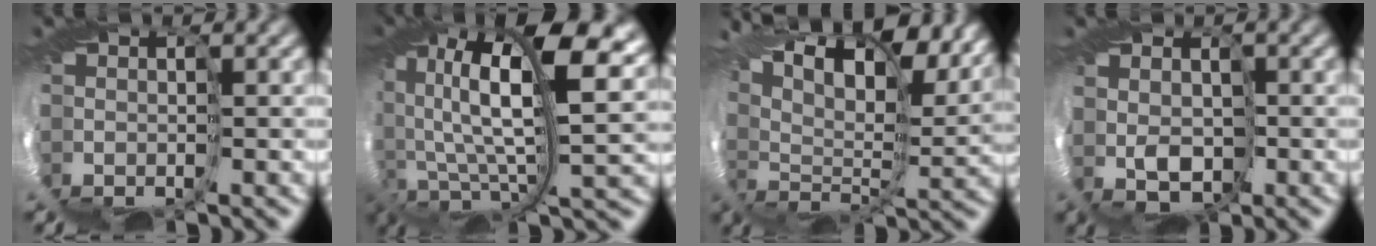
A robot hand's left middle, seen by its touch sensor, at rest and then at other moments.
{"total": 13.8, "force": [5.9, 4.8, 11.5], "torque": [-0.230, -0.004, 0.123]}
{"total": 13.6, "force": [11.1, 2.7, 7.5], "torque": [-0.148, 0.038, 0.169]}
{"total": 1.9, "force": [1.7, 0.7, 0.2], "torque": [-0.013, 0.003, 0.025]}